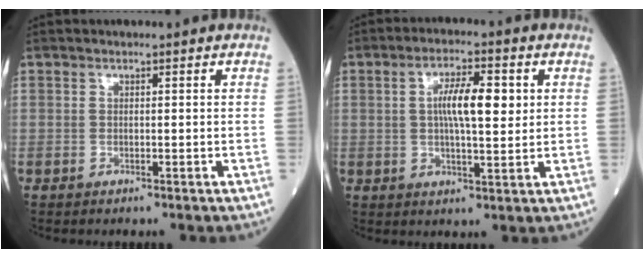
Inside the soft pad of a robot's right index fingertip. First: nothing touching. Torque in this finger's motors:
{"motor_torque": [0.33, -0.04, 0.20, 0.08]}